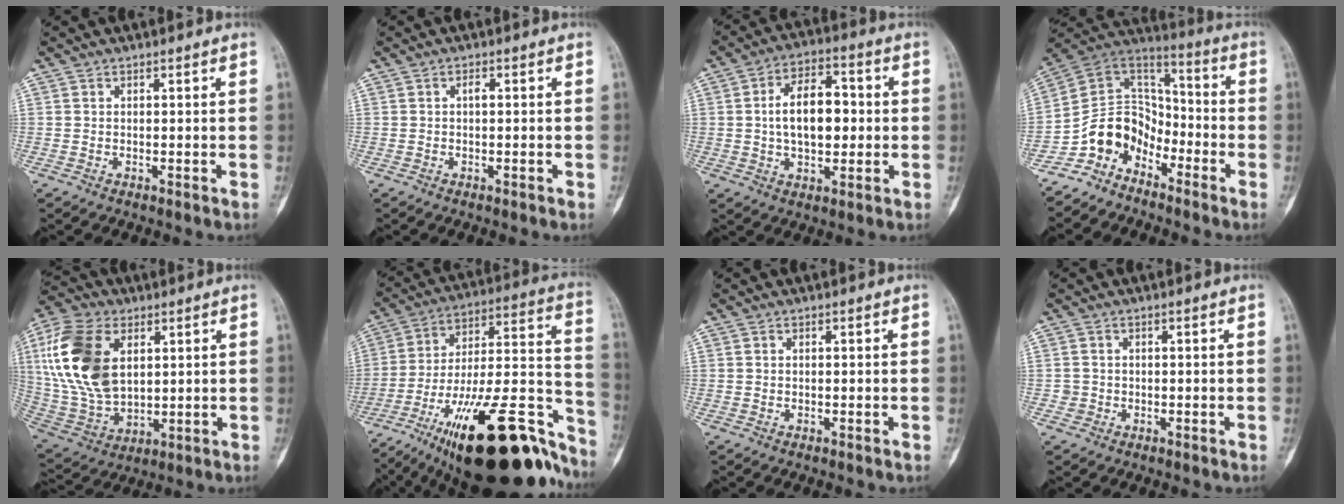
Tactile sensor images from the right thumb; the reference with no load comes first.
{"total": 1.3, "force": [-0.1, 0.6, 1.2], "torque": [-0.017, 0.002, -0.004]}
{"total": 11.8, "force": [0.5, 6.8, 9.7], "torque": [-0.142, 0.016, 0.005]}
{"total": 11.9, "force": [-7.8, 8.1, 3.8], "torque": [-0.043, 0.098, -0.162]}
{"total": 19.8, "force": [5.0, 12.1, 14.8], "torque": [-0.300, -0.010, 0.102]}
{"total": 34.8, "force": [-21.0, 11.3, 25.3], "torque": [-0.312, 0.080, -0.331]}
{"total": 0.0}
{"total": 1.3, "force": [-0.3, 1.2, -0.1], "torque": [0.009, 0.007, -0.007]}